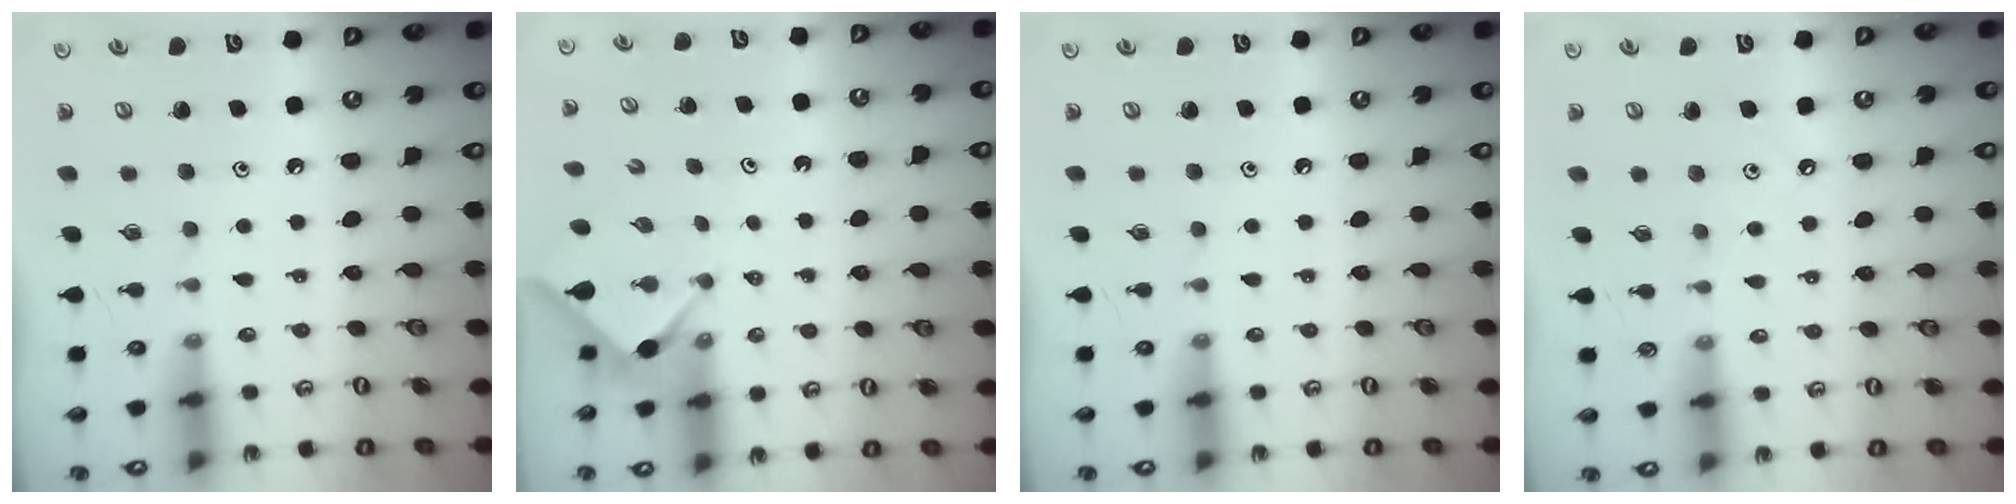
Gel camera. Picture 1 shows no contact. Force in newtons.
{"total": 2.9, "press": 2.8, "slide": 0.3}
{"total": 0.0}
{"total": 3.0, "press": 3.0, "slide": 0.4}